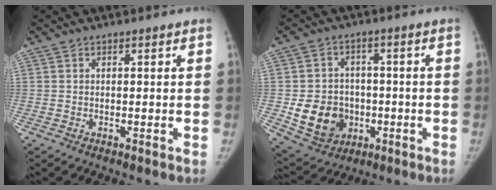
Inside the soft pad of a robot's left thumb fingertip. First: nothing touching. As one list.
[{"total": 11.7, "force": [-2.3, 10.0, 5.6], "torque": [-0.064, 0.008, -0.022]}]